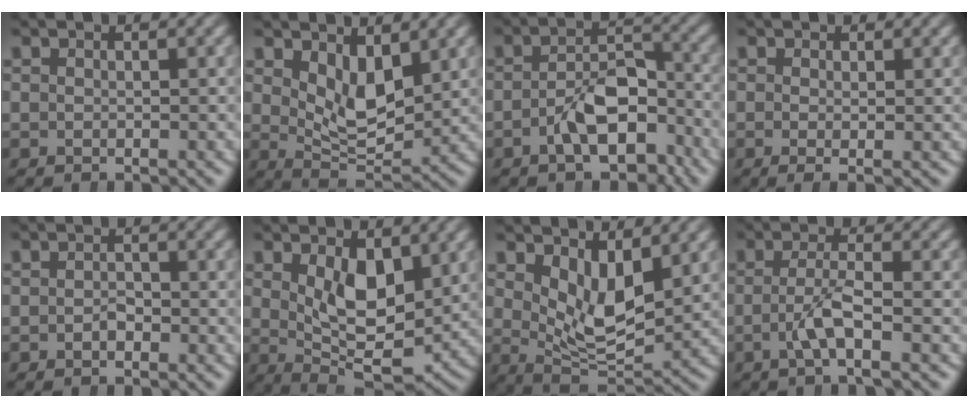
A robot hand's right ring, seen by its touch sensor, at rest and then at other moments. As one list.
[{"total": 5.4, "force": [2.0, 2.7, 4.2], "torque": [-0.059, -0.016, 0.034]}, {"total": 5.1, "force": [-2.7, 2.6, 3.4], "torque": [-0.055, -0.011, -0.043]}, {"total": 1.3, "force": [-0.4, 0.3, 1.2], "torque": [-0.032, -0.013, -0.005]}, {"total": 1.0, "force": [-0.6, 0.6, 0.6], "torque": [-0.010, -0.002, -0.012]}, {"total": 6.4, "force": [0.7, 2.9, 5.7], "torque": [-0.092, -0.031, 0.022]}, {"total": 6.2, "force": [1.8, 3.1, 5.1], "torque": [-0.075, -0.018, 0.035]}, {"total": 3.1, "force": [-1.3, 0.3, 2.8], "torque": [-0.057, -0.010, -0.019]}]